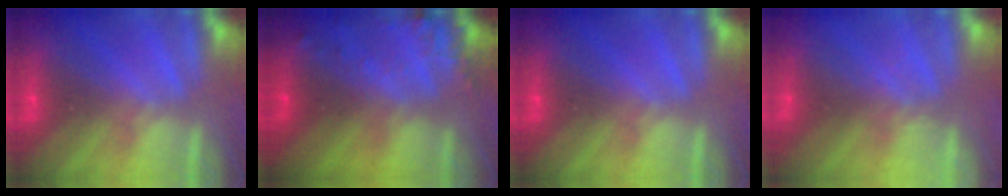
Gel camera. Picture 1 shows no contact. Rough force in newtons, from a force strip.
{"total": 7.4}
{"total": 0.0}
{"total": 2.3}